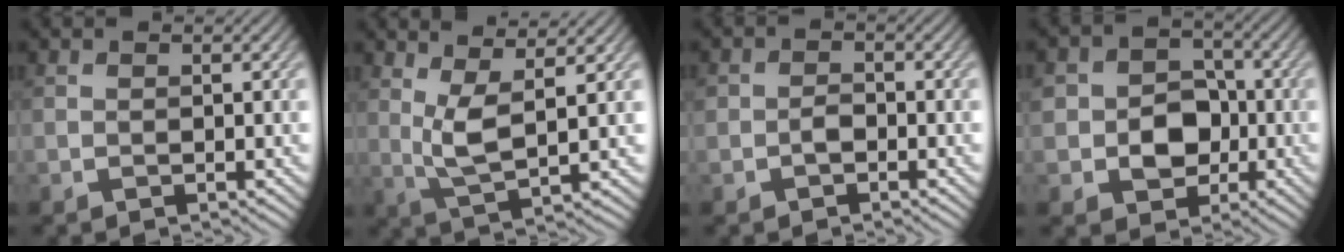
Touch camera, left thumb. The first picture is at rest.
{"total": 4.4, "force": [2.2, 0.6, 3.8], "torque": [-0.090, -0.002, 0.049]}
{"total": 1.3, "force": [-0.6, 1.0, 0.7], "torque": [-0.010, 0.008, -0.015]}
{"total": 6.9, "force": [-0.9, 5.8, 3.6], "torque": [-0.061, 0.001, -0.038]}